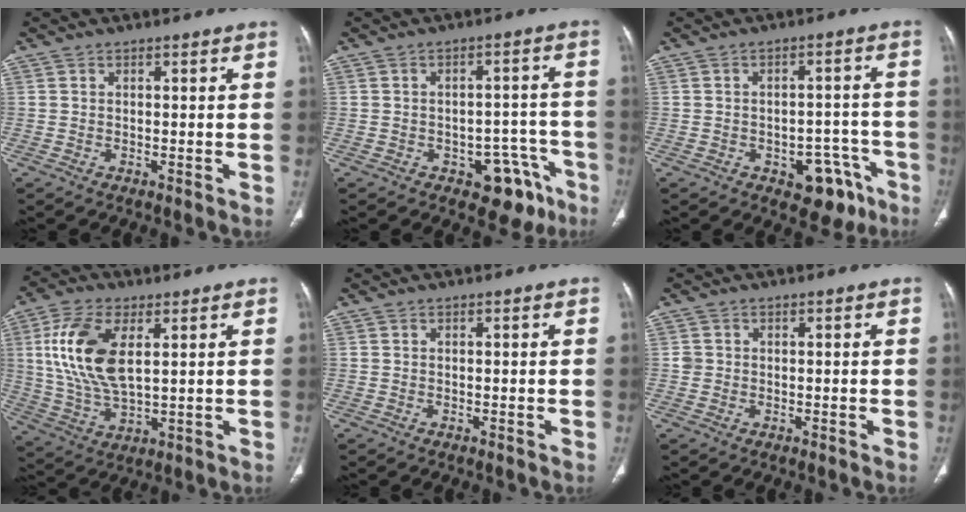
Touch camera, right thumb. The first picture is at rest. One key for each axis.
{"total": 9.6, "fx": -5.3, "fy": 5.6, "fz": 5.6, "tx": -0.031, "ty": 0.045, "tz": -0.061}
{"total": 9.4, "fx": -5.0, "fy": 5.7, "fz": 5.6, "tx": -0.035, "ty": 0.042, "tz": -0.056}
{"total": 14.4, "fx": 3.7, "fy": 7.1, "fz": 12.0, "tx": -0.245, "ty": -0.010, "tz": 0.076}
{"total": 0.0}
{"total": 1.3, "fx": 0.0, "fy": 1.3, "fz": 0.3, "tx": 0.002, "ty": 0.004, "tz": 0.000}